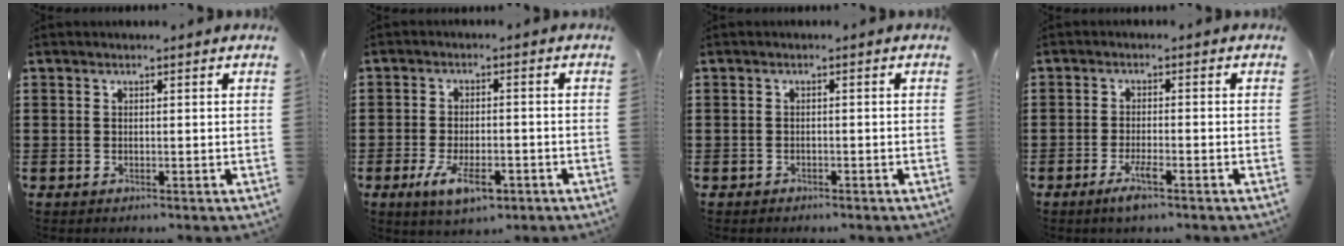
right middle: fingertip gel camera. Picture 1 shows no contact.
{"total": 6.1, "force": [-3.3, 2.6, 4.5], "torque": [-0.098, -0.004, -0.063]}
{"total": 1.0, "force": [-0.8, 0.5, -0.1], "torque": [0.000, 0.001, -0.020]}
{"total": 3.3, "force": [-1.9, 0.4, 2.7], "torque": [-0.057, -0.006, -0.037]}